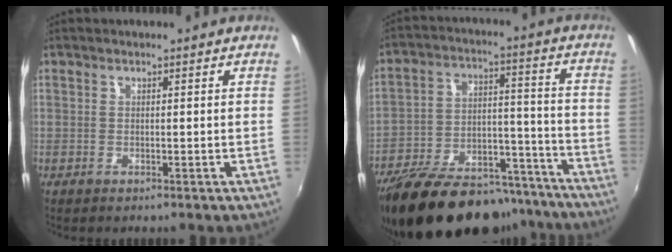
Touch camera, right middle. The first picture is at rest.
{"total": 26.3, "force": [-21.1, 10.4, 11.7], "torque": [-0.220, 0.017, -0.292]}